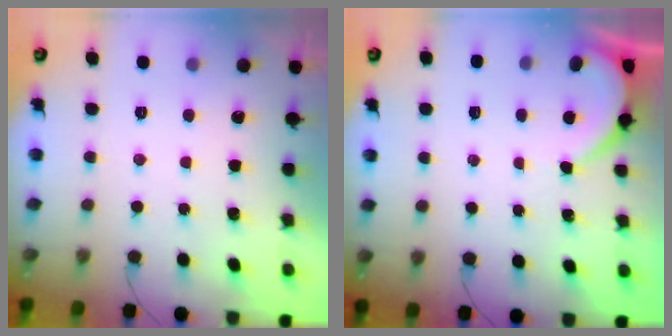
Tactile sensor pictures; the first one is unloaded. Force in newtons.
{"total": 2.1, "press": 2.1, "slide": 0.3}